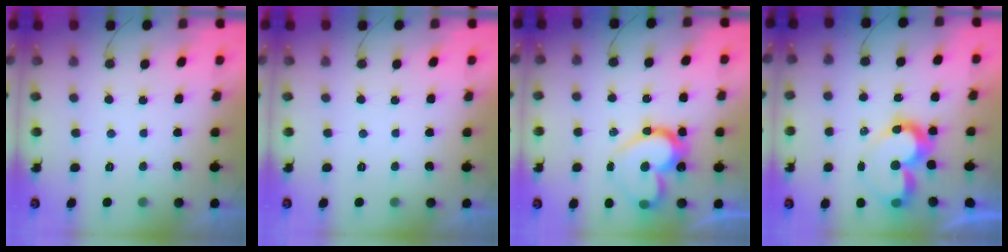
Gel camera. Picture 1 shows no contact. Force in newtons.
{"total": 0.0}
{"total": 19.2, "press": 19.2, "slide": 1.4}
{"total": 11.4, "press": 11.3, "slide": 1.1}